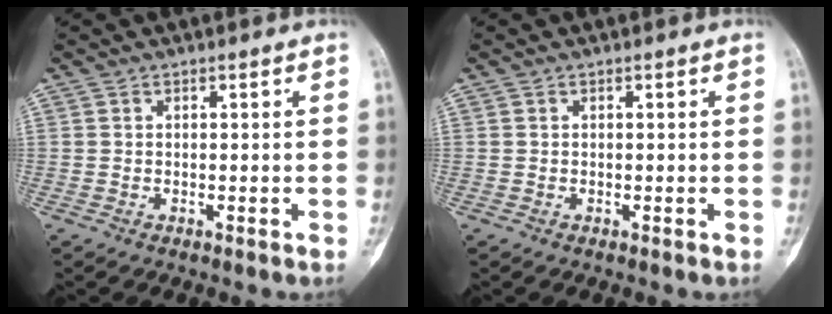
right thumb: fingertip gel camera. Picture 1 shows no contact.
{"total": 0.0}